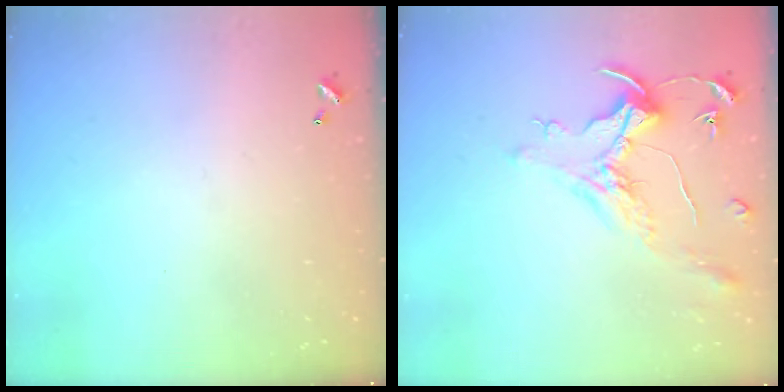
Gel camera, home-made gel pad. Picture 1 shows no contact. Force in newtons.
{"total": 1.6, "press": 1.4, "slide": 0.7}